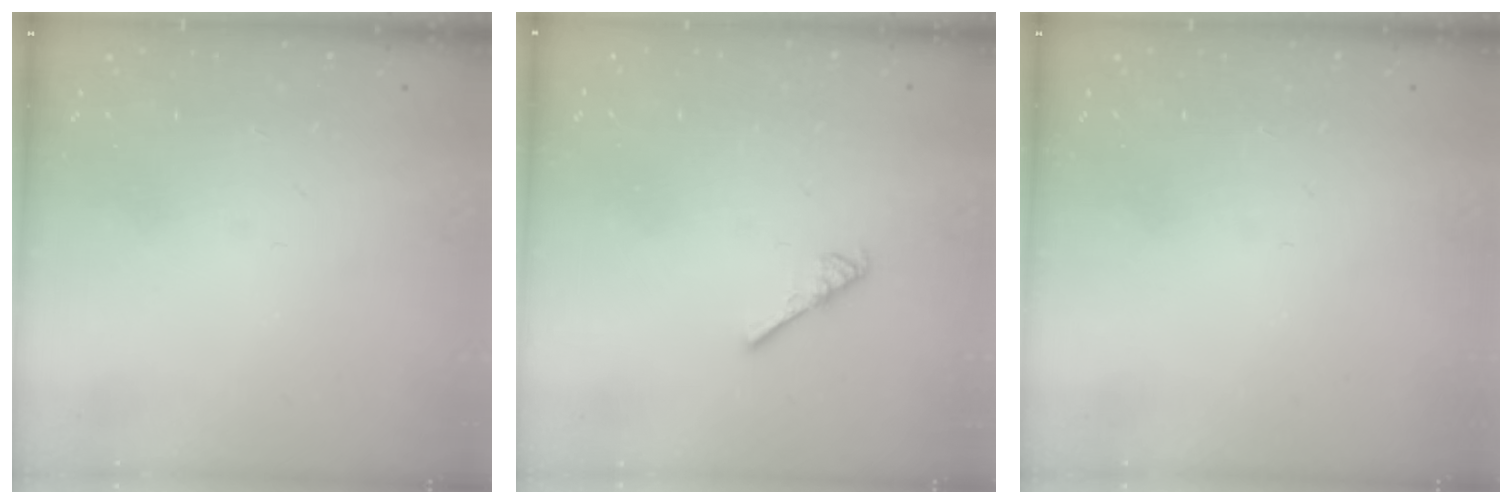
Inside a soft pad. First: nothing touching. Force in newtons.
{"total": 2.7, "press": 2.6, "slide": 0.4}
{"total": 0.0}